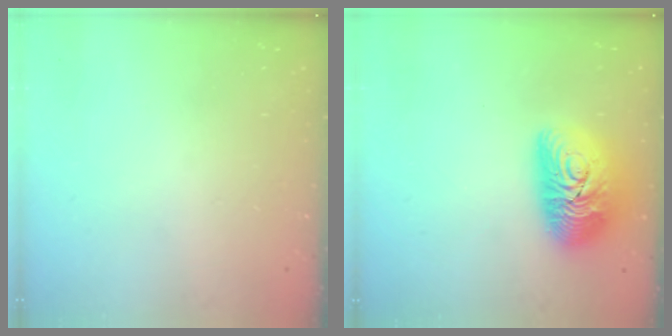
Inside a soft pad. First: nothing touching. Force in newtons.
{"total": 14.6, "press": 14.6, "slide": 1.2}